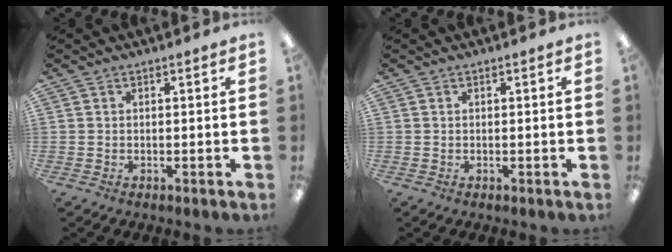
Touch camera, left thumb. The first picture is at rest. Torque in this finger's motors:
{"motor_torque": [-0.45, -0.17, -0.22, 0.43, 0.01]}